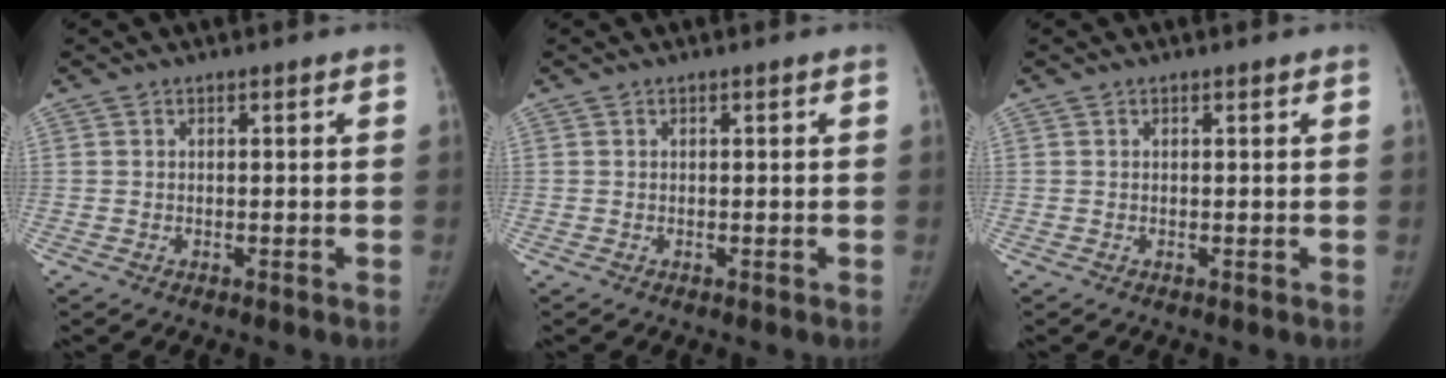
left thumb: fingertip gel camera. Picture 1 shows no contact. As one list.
[{"total": 0.0}, {"total": 0.0}]